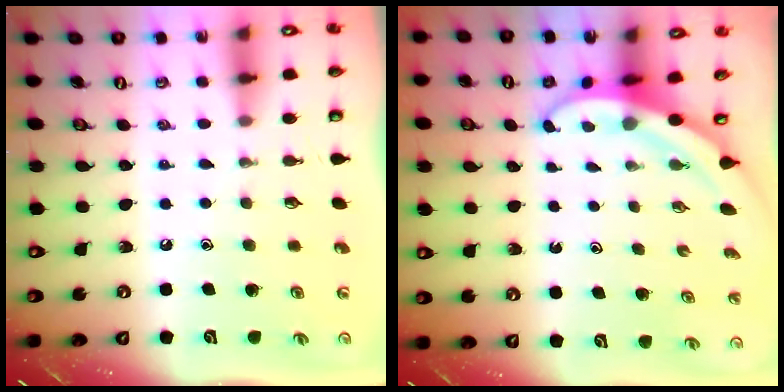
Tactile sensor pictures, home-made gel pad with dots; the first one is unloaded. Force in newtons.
{"total": 3.2, "press": 3.2, "slide": 0.1}